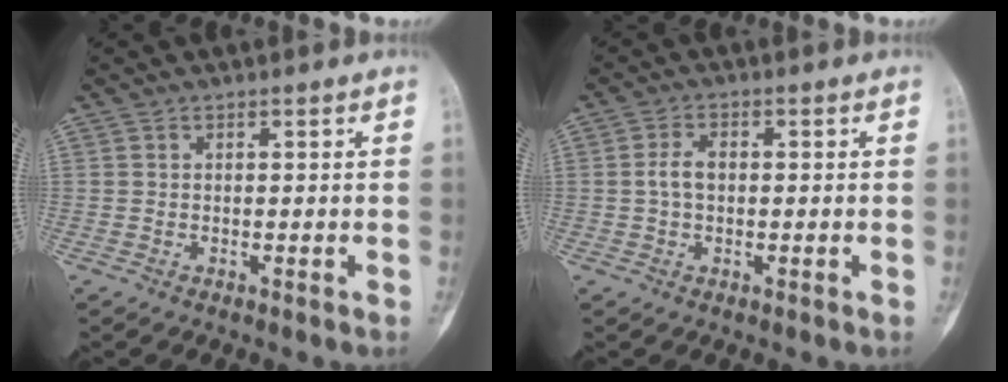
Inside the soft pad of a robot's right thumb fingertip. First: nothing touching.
{"total": 3.4, "force": [0.0, 2.1, 2.7], "torque": [-0.056, 0.010, -0.003]}